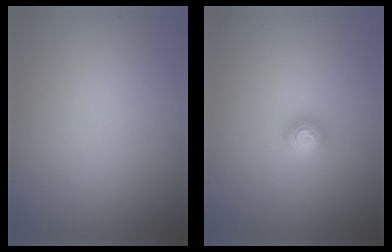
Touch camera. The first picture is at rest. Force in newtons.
{"total": 1.1, "press": 1.1, "slide": 0.1}